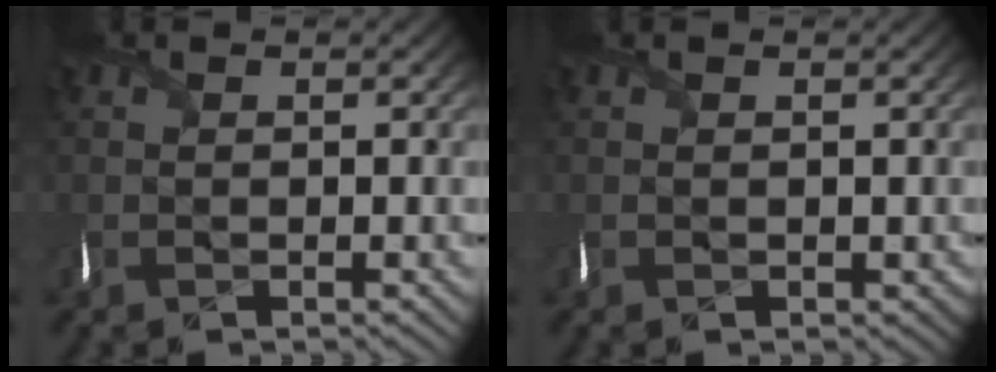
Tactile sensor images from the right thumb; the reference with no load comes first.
{"total": 0.7, "force": [0.2, 0.7, 0.1], "torque": [-0.003, -0.002, 0.002]}